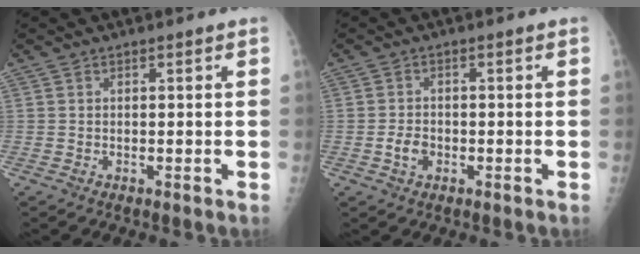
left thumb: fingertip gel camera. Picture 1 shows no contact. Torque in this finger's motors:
{"motor_torque": [0.05, 0.31, 0.06, -0.19, 0.02]}